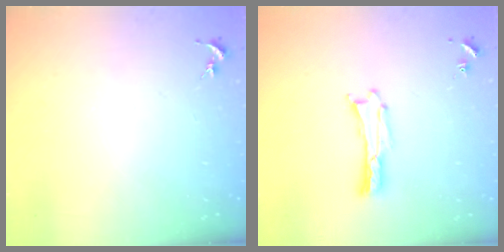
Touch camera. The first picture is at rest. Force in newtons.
{"total": 0.0}